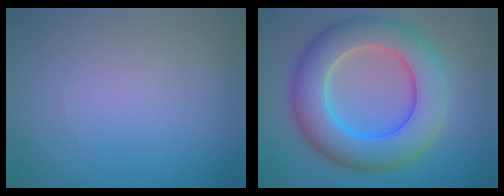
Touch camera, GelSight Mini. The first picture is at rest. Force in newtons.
{"total": 10.0, "press": 10.0, "slide": 0.4}